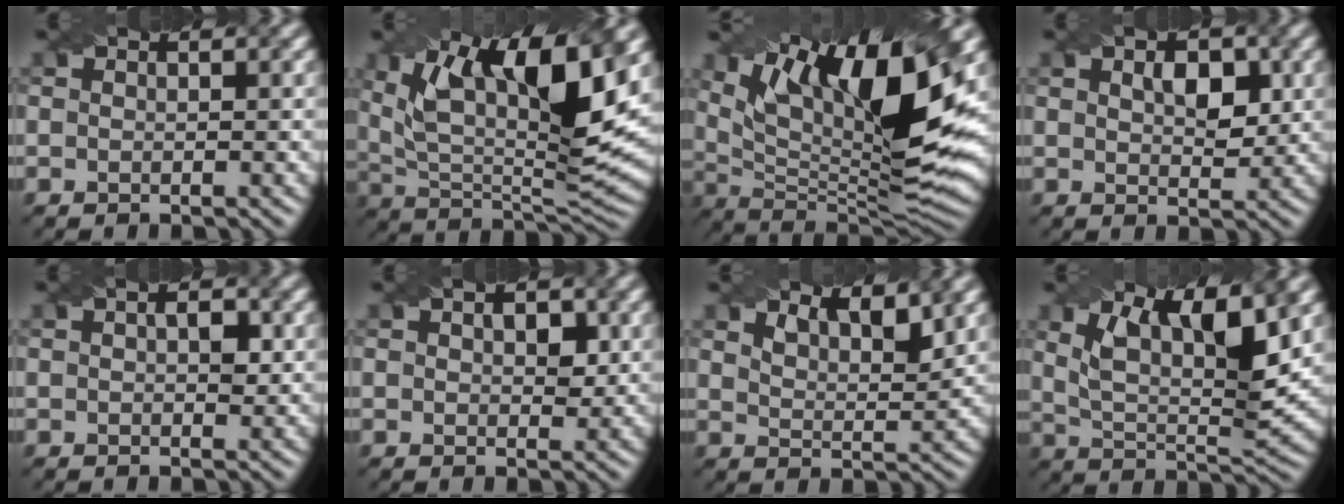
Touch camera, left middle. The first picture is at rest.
{"total": 14.2, "force": [6.0, 4.8, 11.9], "torque": [-0.208, -0.002, 0.105]}
{"total": 14.8, "force": [6.0, 4.7, 12.7], "torque": [-0.210, -0.005, 0.107]}
{"total": 3.4, "force": [1.1, 1.9, 2.6], "torque": [-0.042, 0.002, 0.019]}
{"total": 1.9, "force": [0.3, 1.0, 1.6], "torque": [-0.022, 0.001, 0.005]}
{"total": 2.7, "force": [0.8, 1.6, 2.0], "torque": [-0.021, -0.001, 0.017]}
{"total": 4.6, "force": [3.3, 1.8, 2.6], "torque": [-0.037, 0.007, 0.039]}
{"total": 9.2, "force": [3.8, 3.1, 7.7], "torque": [-0.141, -0.006, 0.068]}